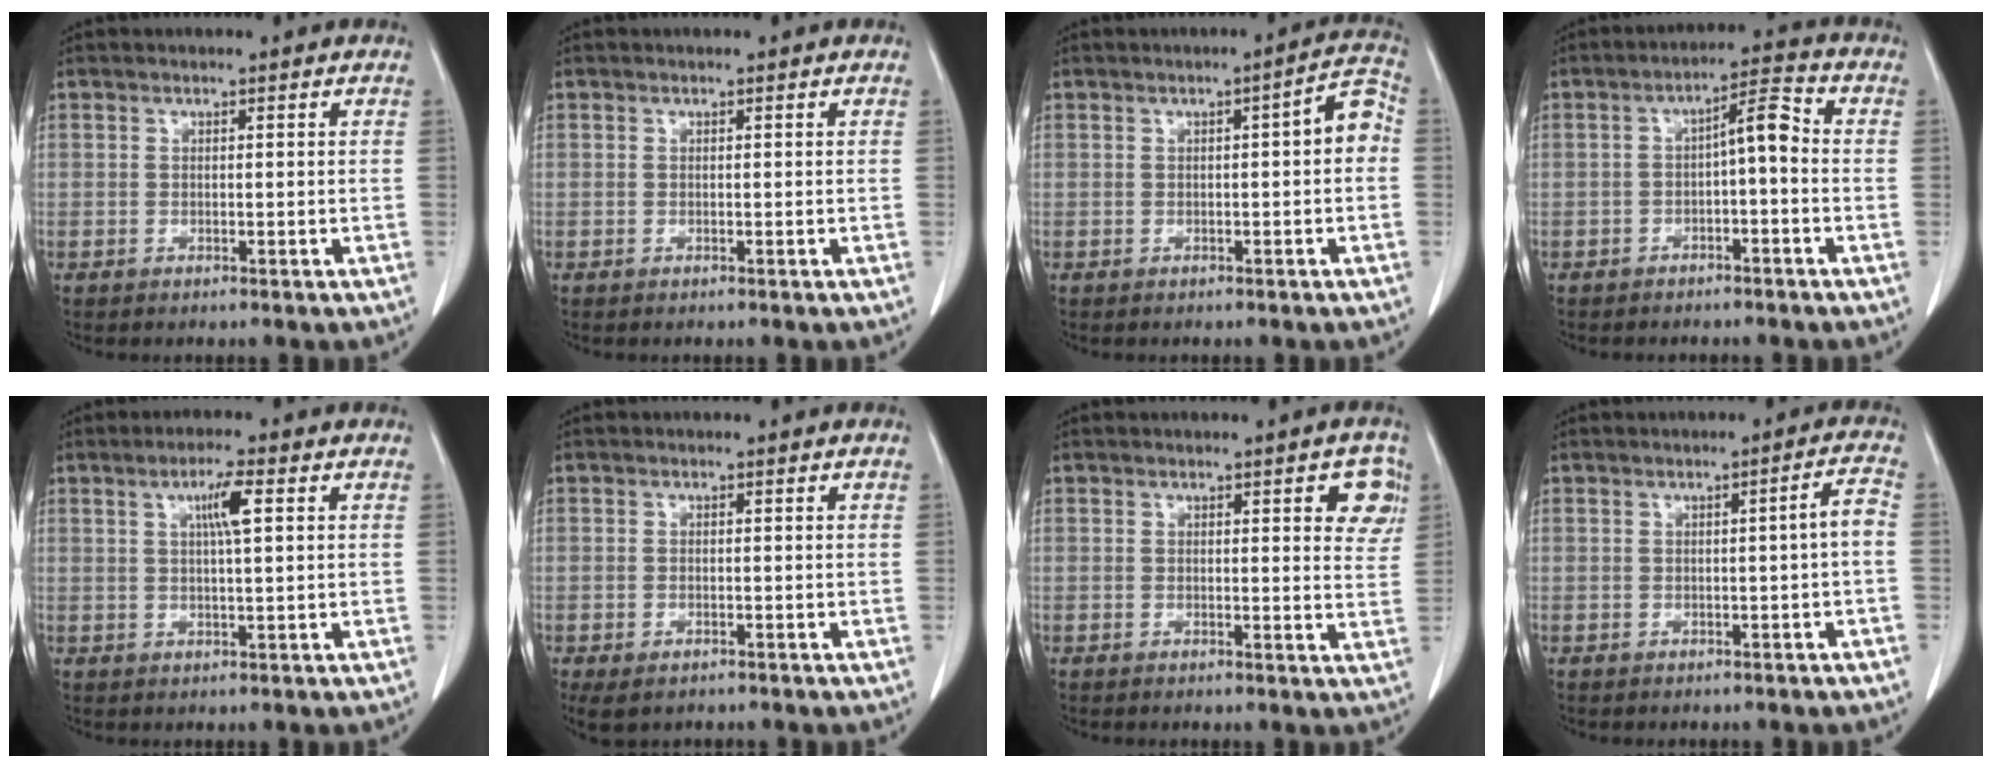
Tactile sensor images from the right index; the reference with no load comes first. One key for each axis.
{"total": 0.0}
{"total": 4.5, "fx": -0.1, "fy": 0.8, "fz": 4.4, "tx": -0.049, "ty": 0.017, "tz": -0.007}
{"total": 5.5, "fx": -0.7, "fy": 1.3, "fz": 5.3, "tx": -0.082, "ty": 0.026, "tz": -0.012}
{"total": 4.3, "fx": 1.4, "fy": 0.2, "fz": 4.1, "tx": -0.073, "ty": 0.002, "tz": 0.023}
{"total": 3.4, "fx": -2.1, "fy": 1.7, "fz": 2.0, "tx": -0.037, "ty": -0.009, "tz": -0.028}
{"total": 5.0, "fx": 2.1, "fy": 1.4, "fz": 4.3, "tx": -0.036, "ty": -0.004, "tz": 0.017}
{"total": 2.9, "fx": -0.6, "fy": -0.2, "fz": 2.8, "tx": -0.037, "ty": 0.005, "tz": -0.008}